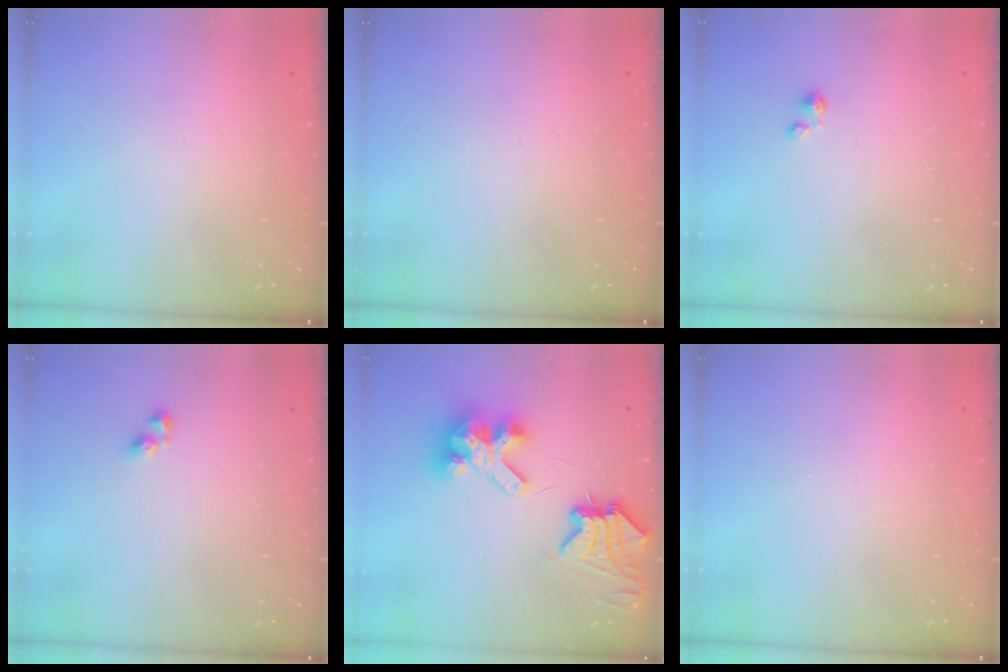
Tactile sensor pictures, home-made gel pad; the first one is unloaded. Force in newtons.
{"total": 0.0}
{"total": 0.0}
{"total": 4.4, "press": 4.4, "slide": 0.1}
{"total": 10.0, "press": 10.0, "slide": 1.0}
{"total": 0.0}